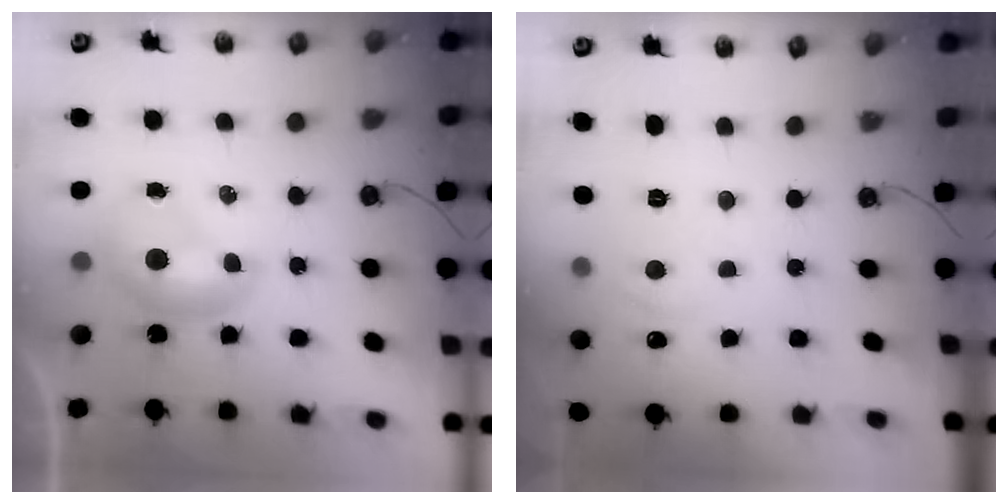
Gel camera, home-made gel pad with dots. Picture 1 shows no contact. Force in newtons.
{"total": 2.2, "press": 2.2, "slide": 0.5}